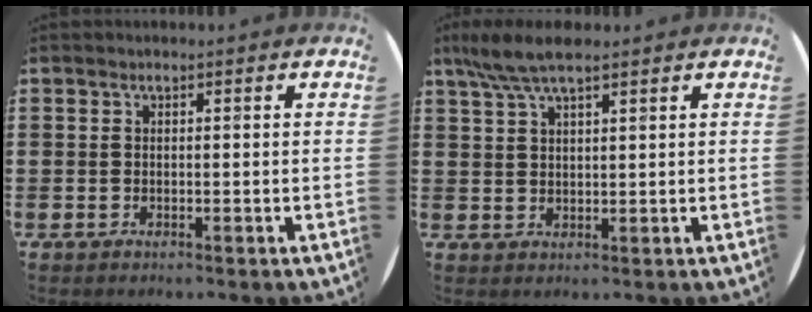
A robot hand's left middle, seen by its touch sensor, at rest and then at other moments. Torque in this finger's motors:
{"motor_torque": [0.66, -0.57, 0.37, 0.14]}